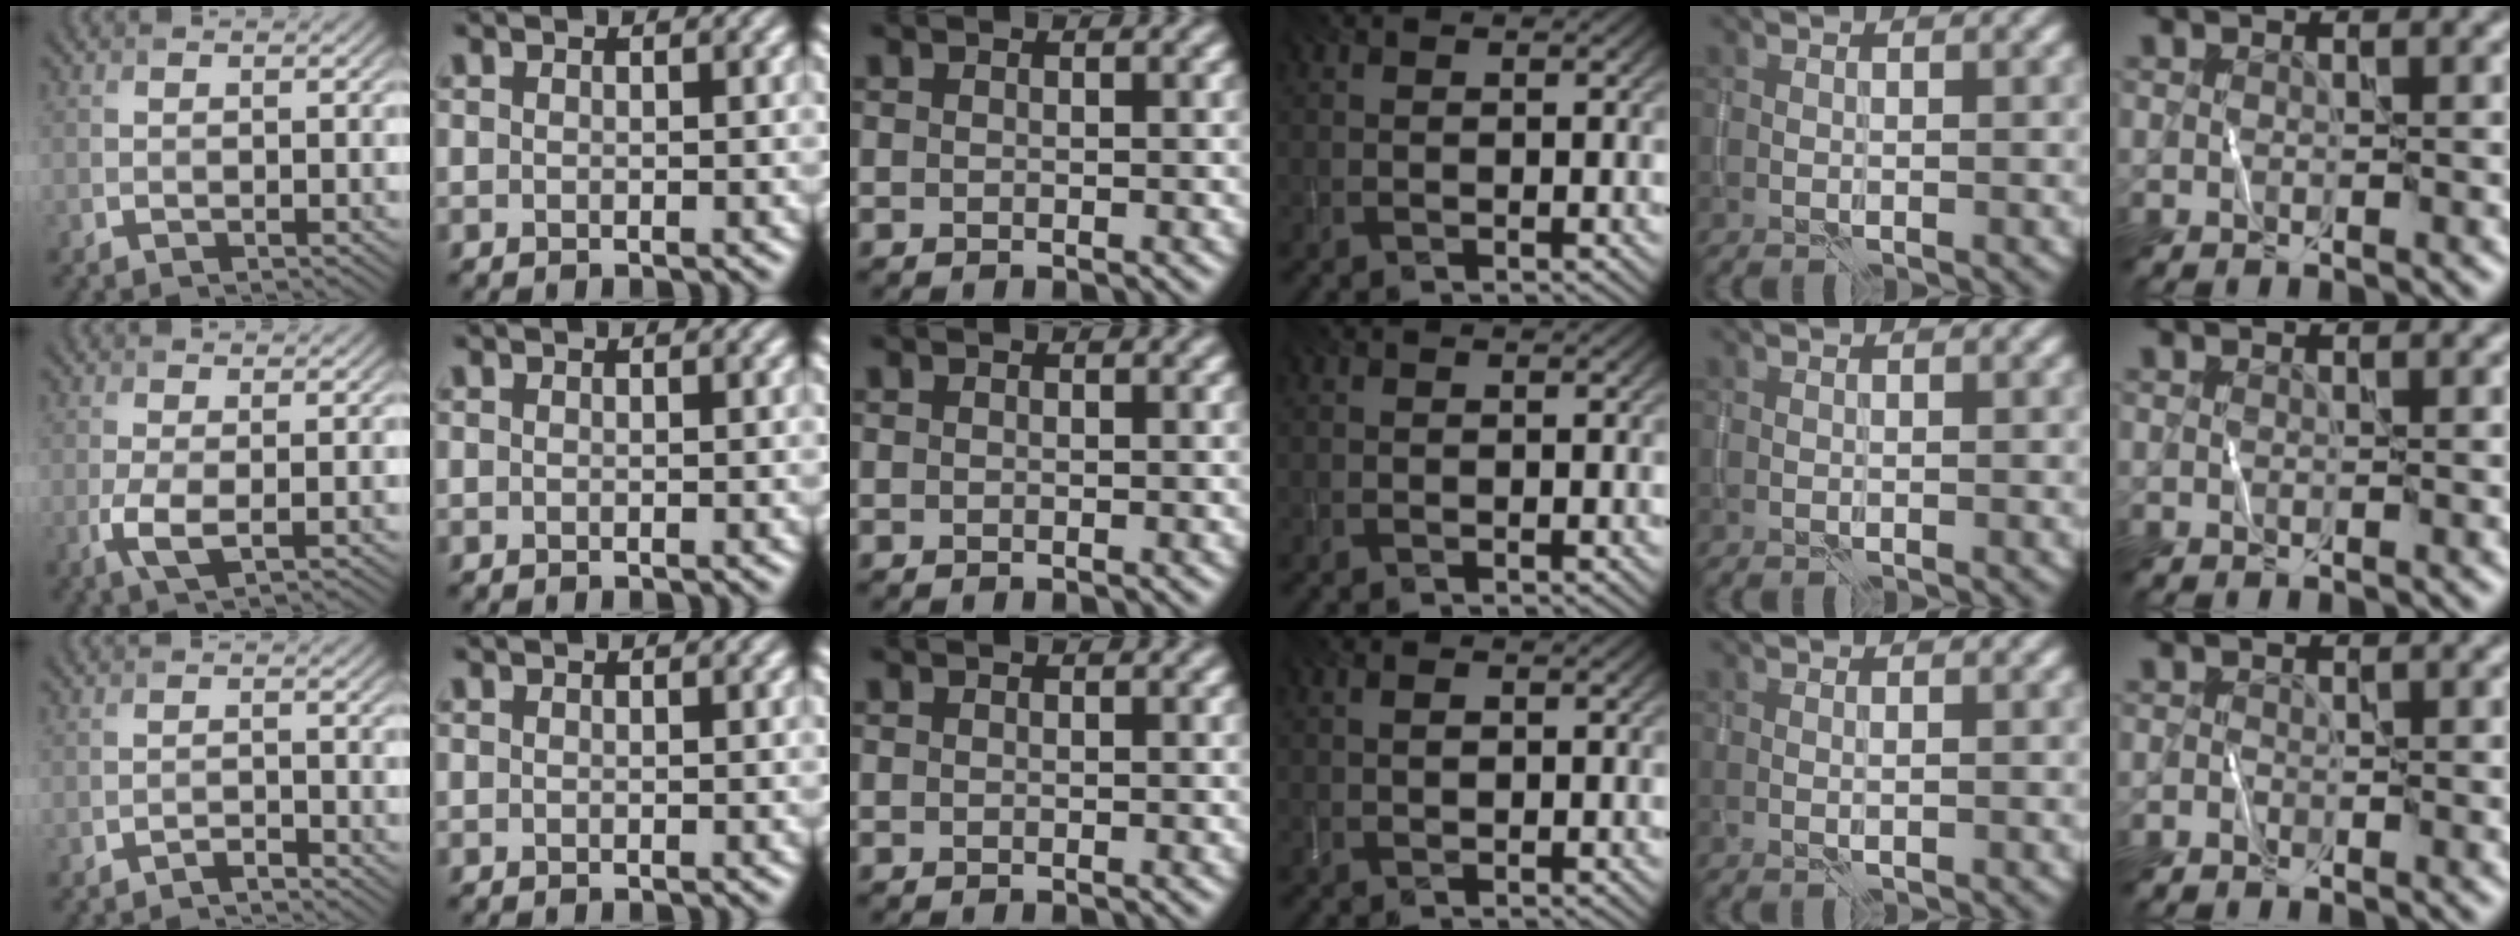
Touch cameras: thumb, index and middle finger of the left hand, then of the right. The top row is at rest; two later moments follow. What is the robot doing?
{"motion": "wipe", "object": "whiteboard"}